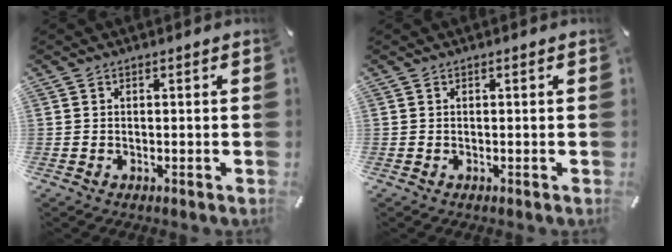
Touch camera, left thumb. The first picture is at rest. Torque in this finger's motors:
{"motor_torque": [0.00, 0.00, 0.01, -0.03, 0.00]}